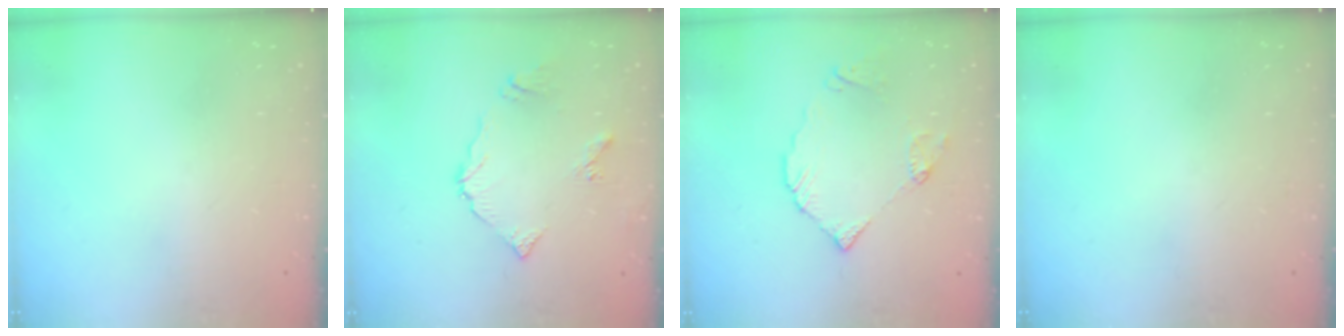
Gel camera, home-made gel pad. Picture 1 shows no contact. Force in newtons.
{"total": 6.3, "press": 6.2, "slide": 0.4}
{"total": 7.5, "press": 7.5, "slide": 0.8}
{"total": 0.0}